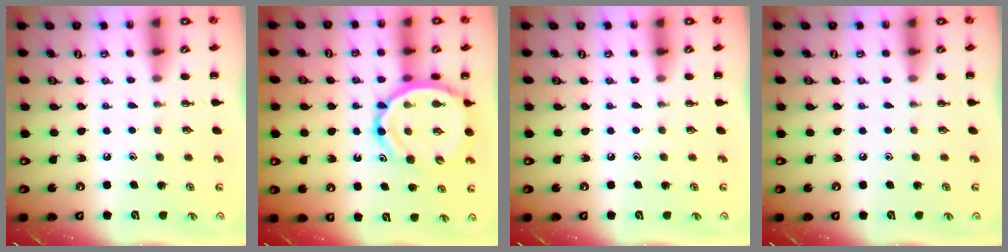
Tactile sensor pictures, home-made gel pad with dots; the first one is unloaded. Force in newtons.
{"total": 14.1, "press": 13.6, "slide": 3.7}
{"total": 0.0}
{"total": 0.0}